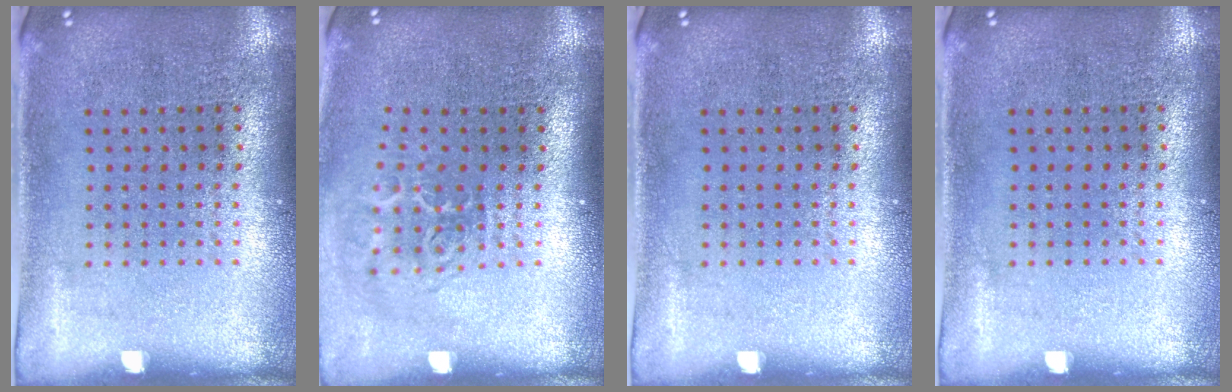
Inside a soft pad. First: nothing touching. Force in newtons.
{"total": 2.0, "press": 1.3, "slide": 1.5}
{"total": 0.0}
{"total": 0.0}